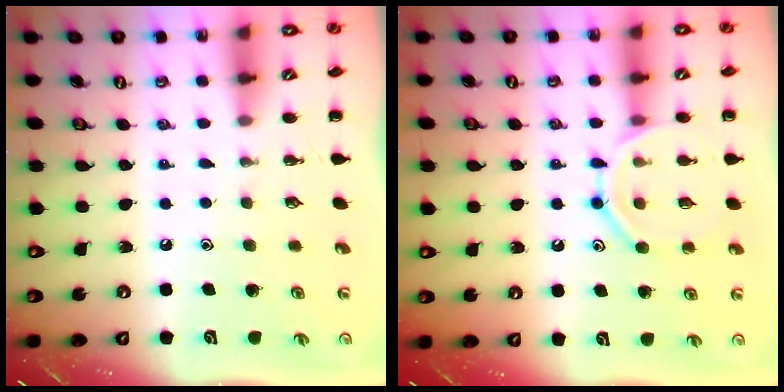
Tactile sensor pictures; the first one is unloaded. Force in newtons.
{"total": 11.6, "press": 11.5, "slide": 1.1}